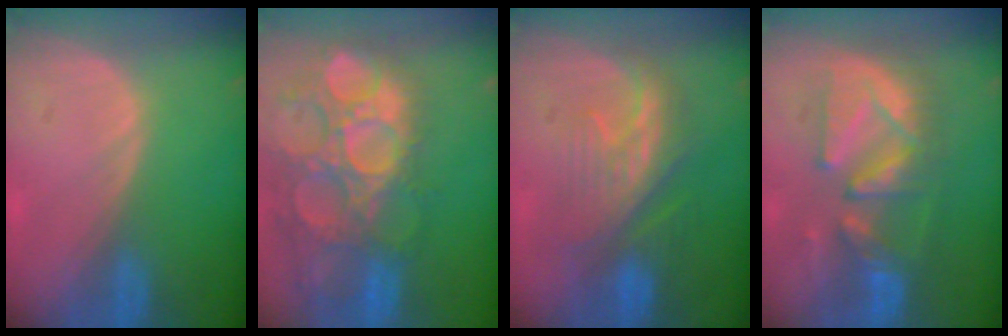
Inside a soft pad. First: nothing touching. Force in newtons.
{"total": 15.4, "press": 12.6, "slide": 8.7}
{"total": 8.3, "press": 8.1, "slide": 1.9}
{"total": 9.4, "press": 9.3, "slide": 0.9}